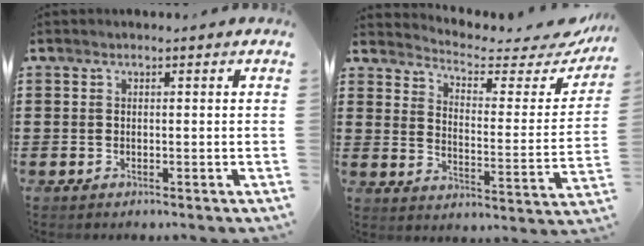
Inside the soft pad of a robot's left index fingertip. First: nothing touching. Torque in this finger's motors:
{"motor_torque": [1.07, -1.07, 0.25, 0.00]}